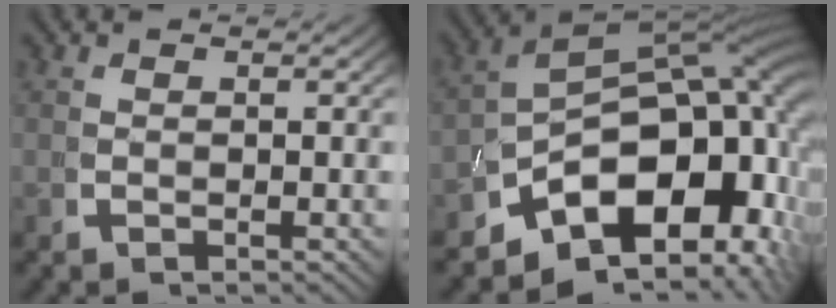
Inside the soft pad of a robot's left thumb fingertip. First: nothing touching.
{"total": 19.9, "force": [-1.4, 12.9, 15.1], "torque": [-0.232, -0.031, -0.020]}